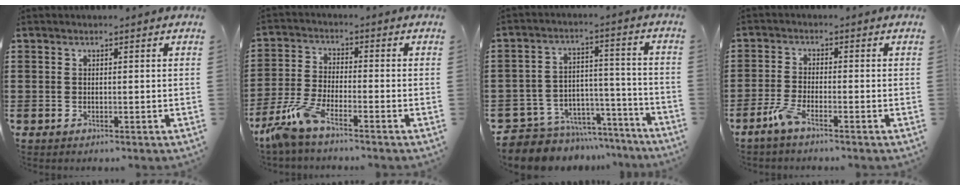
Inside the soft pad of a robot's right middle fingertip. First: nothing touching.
{"total": 6.8, "force": [-5.2, 1.3, 4.3], "torque": [-0.125, -0.017, -0.106]}
{"total": 7.8, "force": [-7.3, 2.7, 0.6], "torque": [-0.011, 0.022, -0.138]}
{"total": 3.7, "force": [-2.5, 0.6, 2.6], "torque": [-0.072, -0.007, -0.053]}